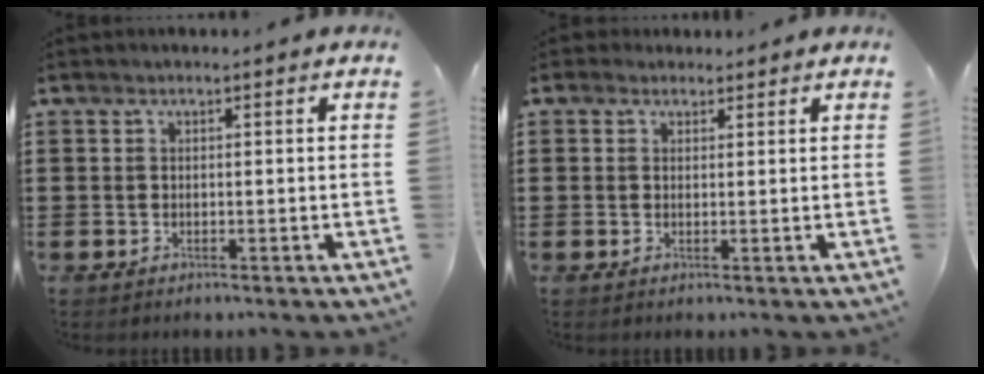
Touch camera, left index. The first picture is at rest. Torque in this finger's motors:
{"motor_torque": [0.04, -0.09, 0.00, -0.01]}